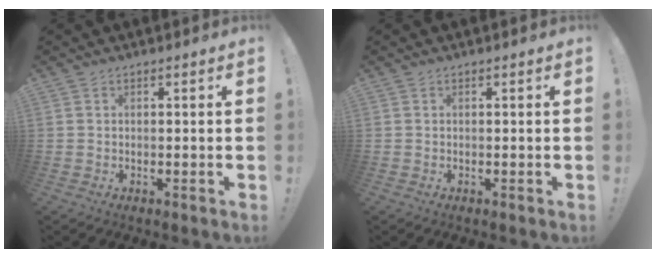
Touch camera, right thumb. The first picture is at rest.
{"total": 0.0}